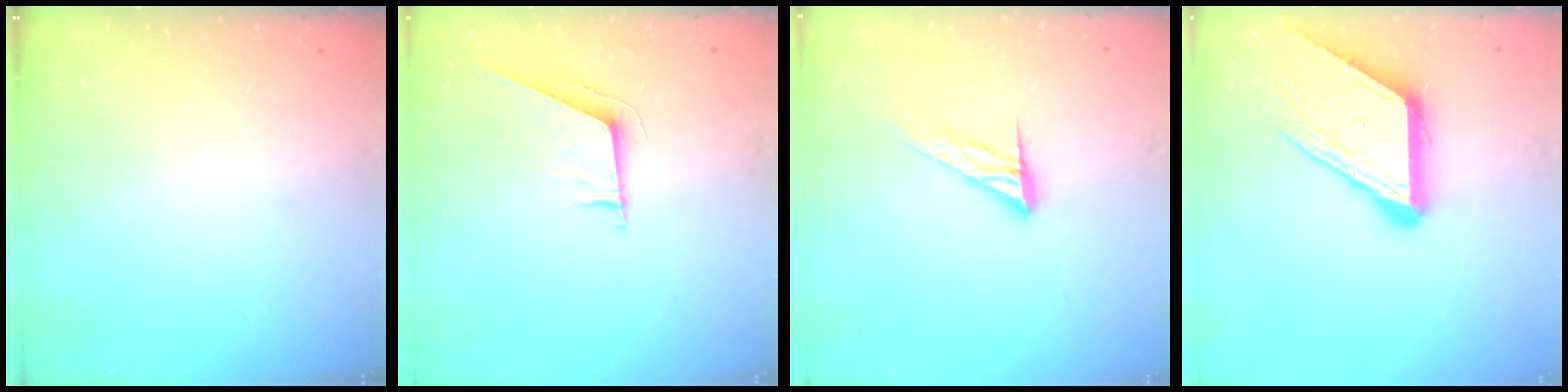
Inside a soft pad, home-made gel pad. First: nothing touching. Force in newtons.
{"total": 6.3, "press": 6.3, "slide": 0.7}
{"total": 11.1, "press": 11.1, "slide": 0.9}
{"total": 14.0, "press": 13.9, "slide": 1.9}